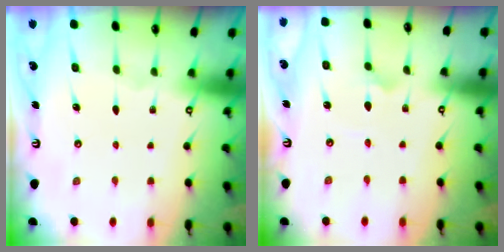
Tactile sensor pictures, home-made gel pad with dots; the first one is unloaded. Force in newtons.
{"total": 3.4, "press": 3.4, "slide": 0.3}